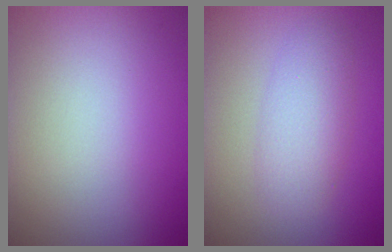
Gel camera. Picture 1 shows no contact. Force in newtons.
{"total": 3.1, "press": 3.1, "slide": 0.1}